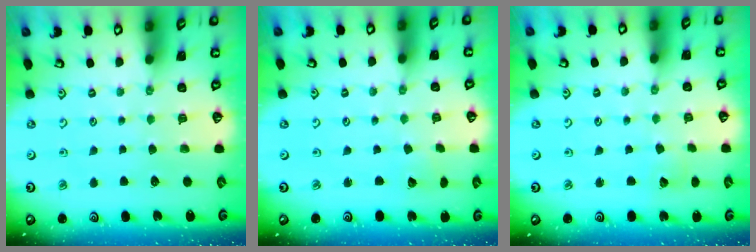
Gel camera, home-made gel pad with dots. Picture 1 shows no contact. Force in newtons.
{"total": 1.8, "press": 1.8, "slide": 0.1}
{"total": 2.1, "press": 2.1, "slide": 0.2}